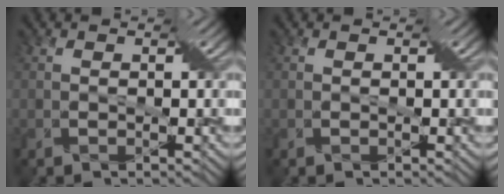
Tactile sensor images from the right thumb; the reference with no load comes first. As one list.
[{"total": 0.0}]